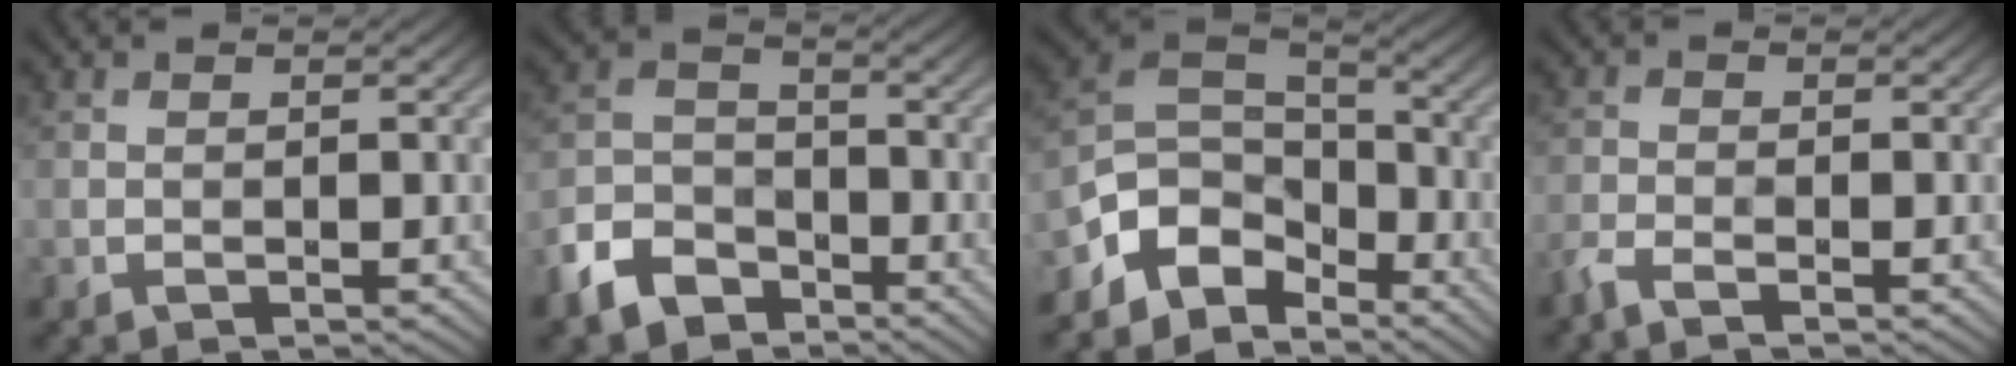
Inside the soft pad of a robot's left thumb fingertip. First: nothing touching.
{"total": 8.2, "force": [-5.5, 4.8, 3.5], "torque": [-0.089, -0.015, -0.121]}
{"total": 8.4, "force": [-5.0, 5.5, 4.0], "torque": [-0.090, -0.002, -0.103]}
{"total": 2.7, "force": [-2.3, 0.6, 1.3], "torque": [-0.037, -0.011, -0.049]}